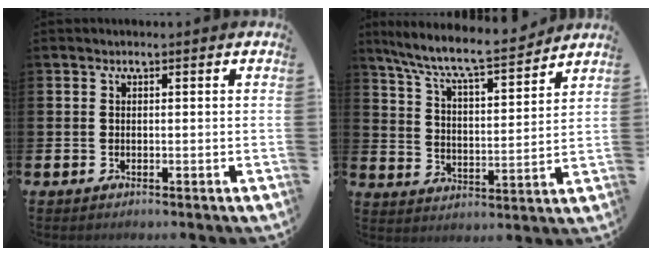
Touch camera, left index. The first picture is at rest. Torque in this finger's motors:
{"motor_torque": [0.97, -1.17, 0.67, 0.21]}